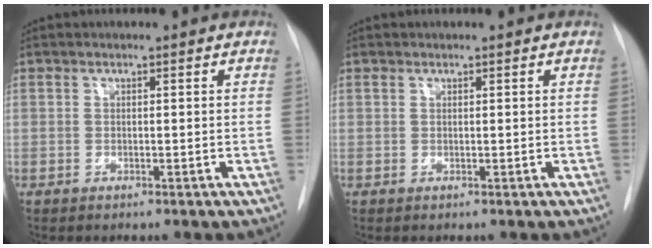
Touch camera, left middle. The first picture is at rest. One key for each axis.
{"total": 0.0}